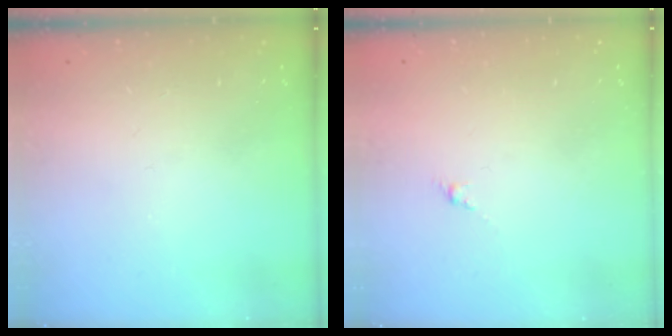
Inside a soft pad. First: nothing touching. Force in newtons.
{"total": 0.0}